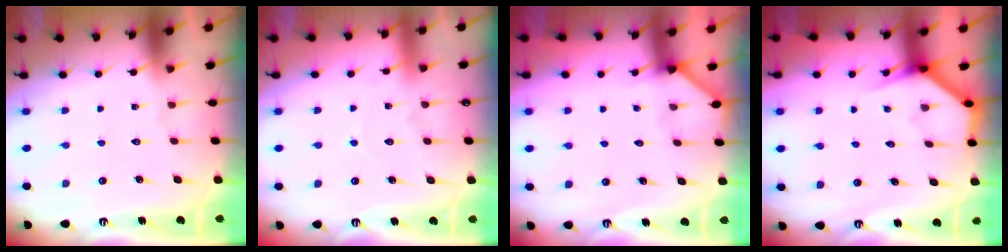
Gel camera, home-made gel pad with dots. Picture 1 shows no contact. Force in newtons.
{"total": 2.6, "press": 2.6, "slide": 0.3}
{"total": 2.0, "press": 2.0, "slide": 0.2}
{"total": 3.8, "press": 3.7, "slide": 0.3}